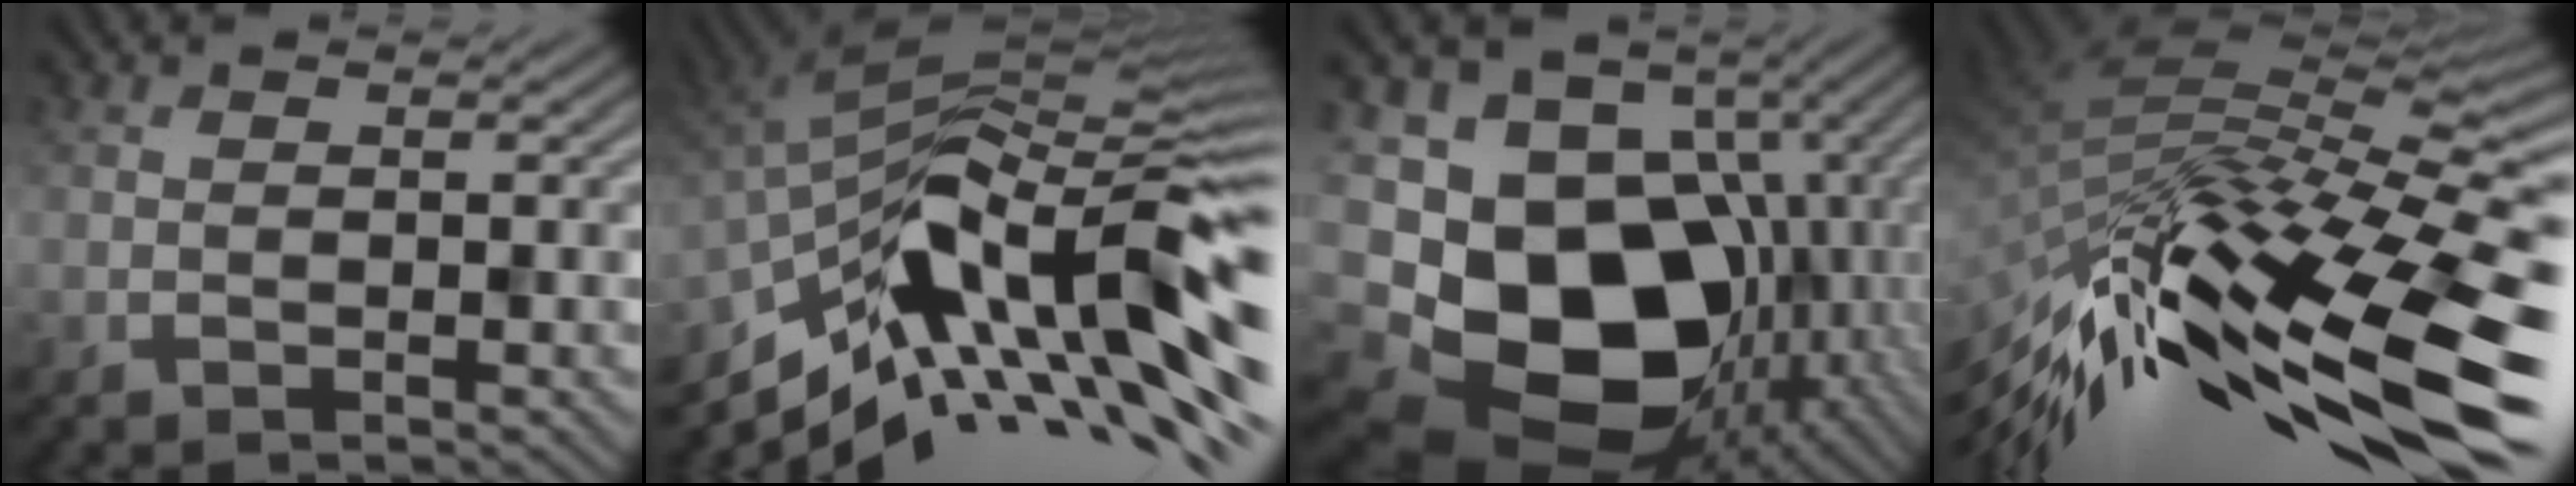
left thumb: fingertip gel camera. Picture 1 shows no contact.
{"total": 15.0, "force": [-5.7, 5.2, 12.9], "torque": [-0.229, 0.014, -0.110]}
{"total": 18.7, "force": [-5.2, 14.4, 10.8], "torque": [-0.212, -0.042, -0.059]}
{"total": 17.0, "force": [-7.7, 5.7, 14.1], "torque": [-0.291, -0.023, -0.118]}